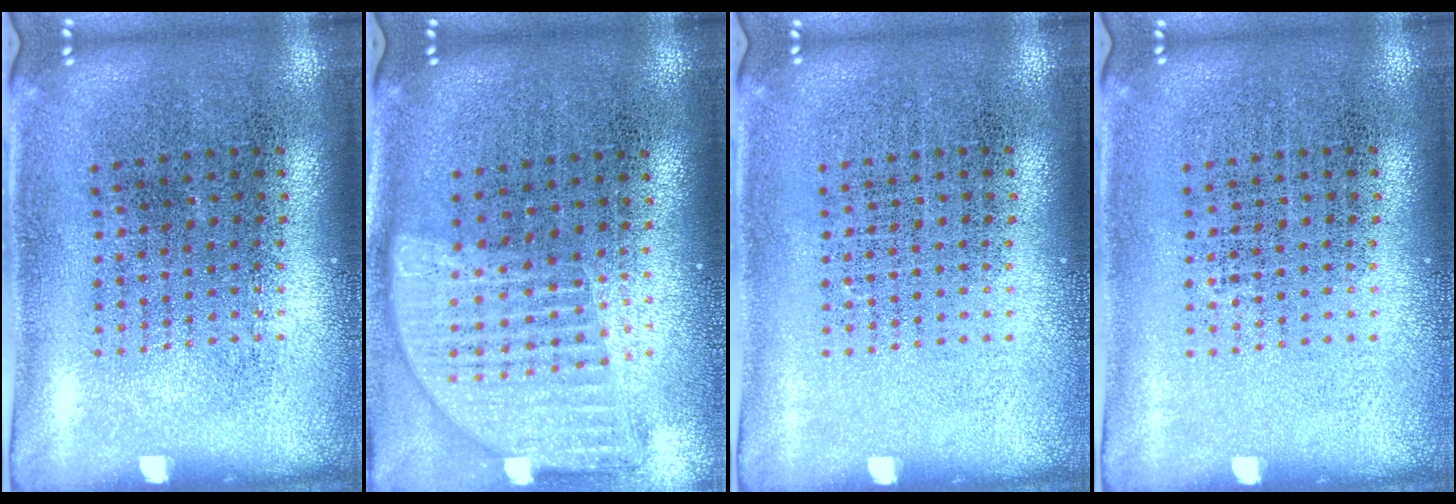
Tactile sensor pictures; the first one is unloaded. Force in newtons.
{"total": 1.6, "press": 1.4, "slide": 0.8}
{"total": 0.0}
{"total": 0.0}